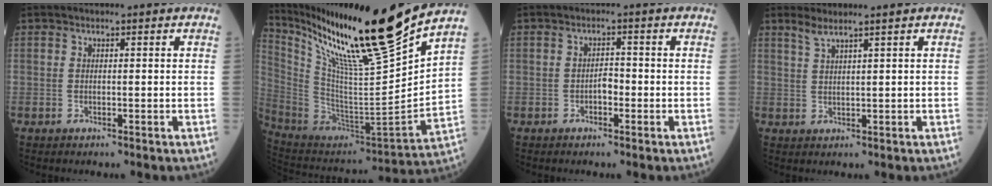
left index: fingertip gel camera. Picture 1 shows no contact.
{"total": 25.2, "force": [19.4, -1.6, 16.1], "torque": [-0.273, -0.051, 0.340]}
{"total": 1.8, "force": [-0.8, 0.9, 1.4], "torque": [-0.017, 0.005, -0.017]}
{"total": 2.1, "force": [1.7, -0.5, 1.1], "torque": [-0.028, 0.002, 0.038]}